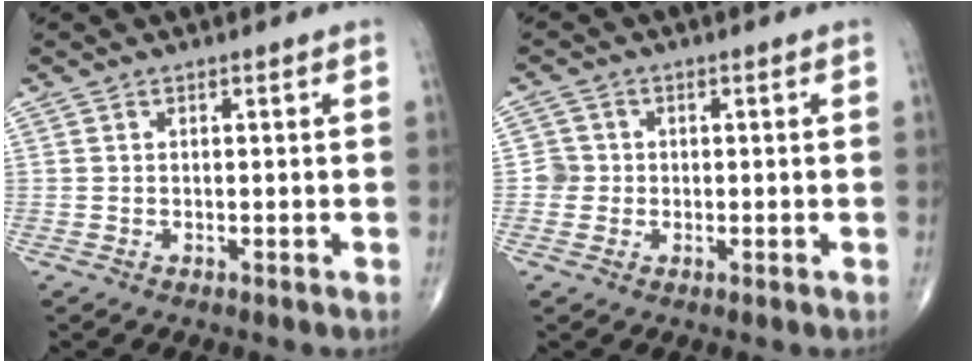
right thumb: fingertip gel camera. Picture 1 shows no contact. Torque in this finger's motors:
{"motor_torque": [-0.22, -0.40, -0.04, 0.24, 0.03]}